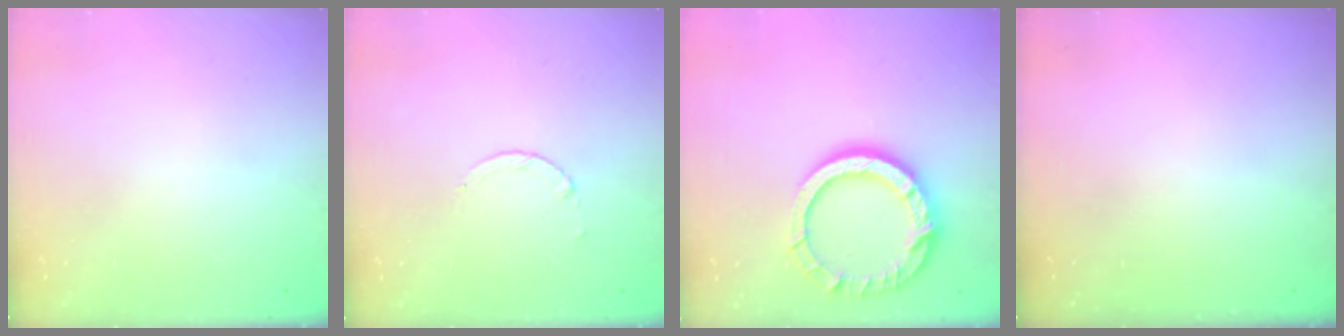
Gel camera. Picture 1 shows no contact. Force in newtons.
{"total": 2.3, "press": 2.3, "slide": 0.3}
{"total": 15.1, "press": 15.0, "slide": 1.5}
{"total": 0.0}